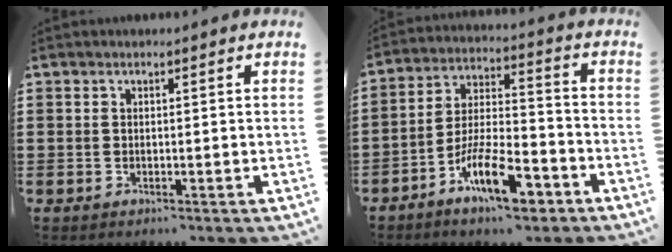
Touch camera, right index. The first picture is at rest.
{"total": 11.6, "force": [-7.3, 3.5, 8.4], "torque": [-0.161, 0.017, -0.136]}